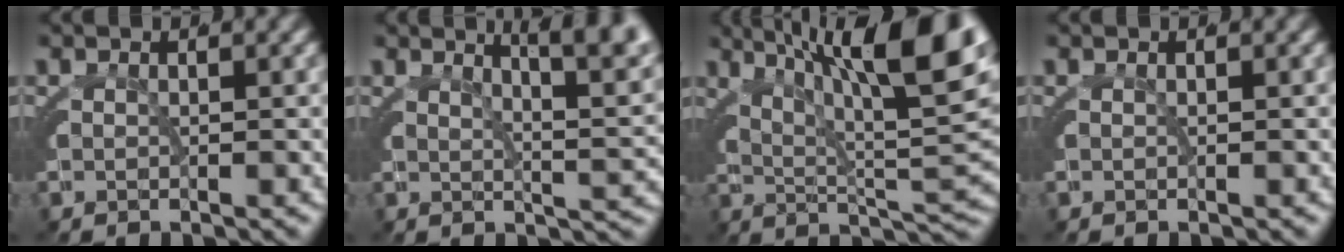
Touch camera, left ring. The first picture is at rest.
{"total": 7.0, "force": [3.6, 1.0, 5.9], "torque": [-0.049, 0.007, 0.054]}
{"total": 12.8, "force": [5.4, 3.4, 11.1], "torque": [-0.144, 0.013, 0.085]}
{"total": 0.0}